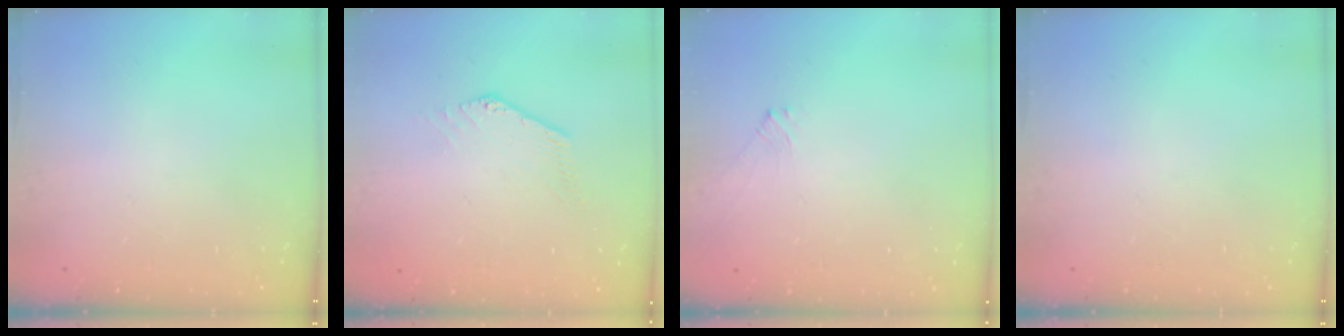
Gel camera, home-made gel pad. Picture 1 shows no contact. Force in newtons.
{"total": 0.6, "press": 0.3, "slide": 0.5}
{"total": 0.7, "press": 0.6, "slide": 0.3}
{"total": 0.0}